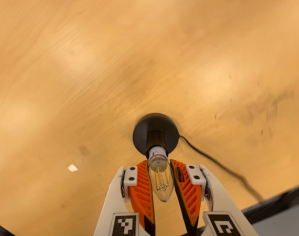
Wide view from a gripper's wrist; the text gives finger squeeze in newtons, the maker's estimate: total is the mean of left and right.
{"total": 14.3, "left": 15.2, "right": 13.3}